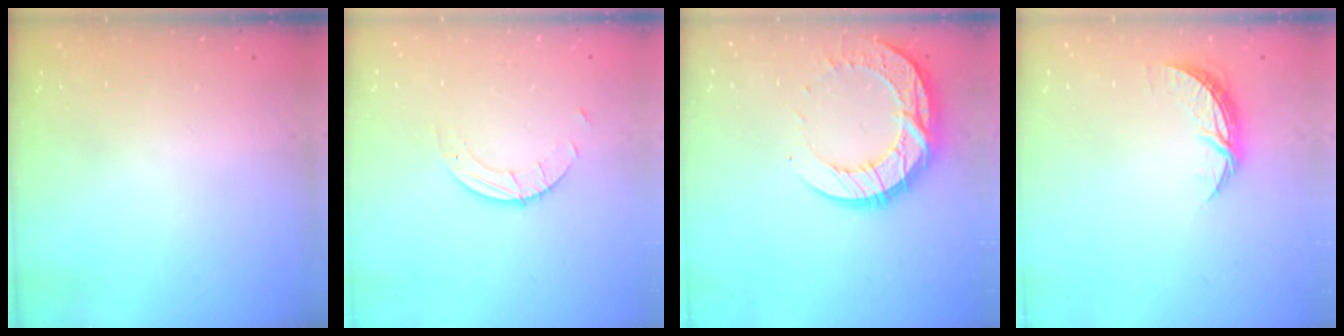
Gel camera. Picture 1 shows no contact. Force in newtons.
{"total": 3.1, "press": 3.1, "slide": 0.2}
{"total": 15.4, "press": 15.4, "slide": 1.2}
{"total": 7.1, "press": 7.1, "slide": 0.3}